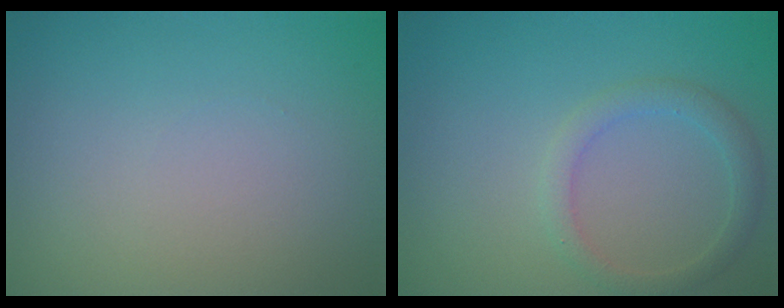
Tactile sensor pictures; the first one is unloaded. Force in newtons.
{"total": 2.1, "press": 2.1, "slide": 0.1}